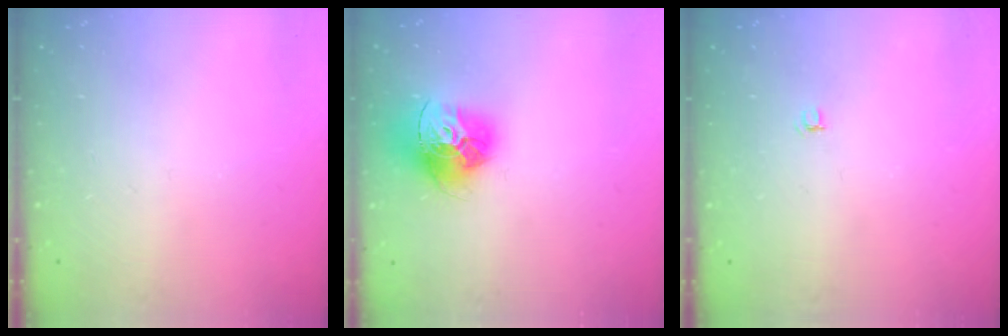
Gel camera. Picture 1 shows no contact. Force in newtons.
{"total": 15.7, "press": 15.6, "slide": 1.7}
{"total": 3.4, "press": 3.4, "slide": 0.3}